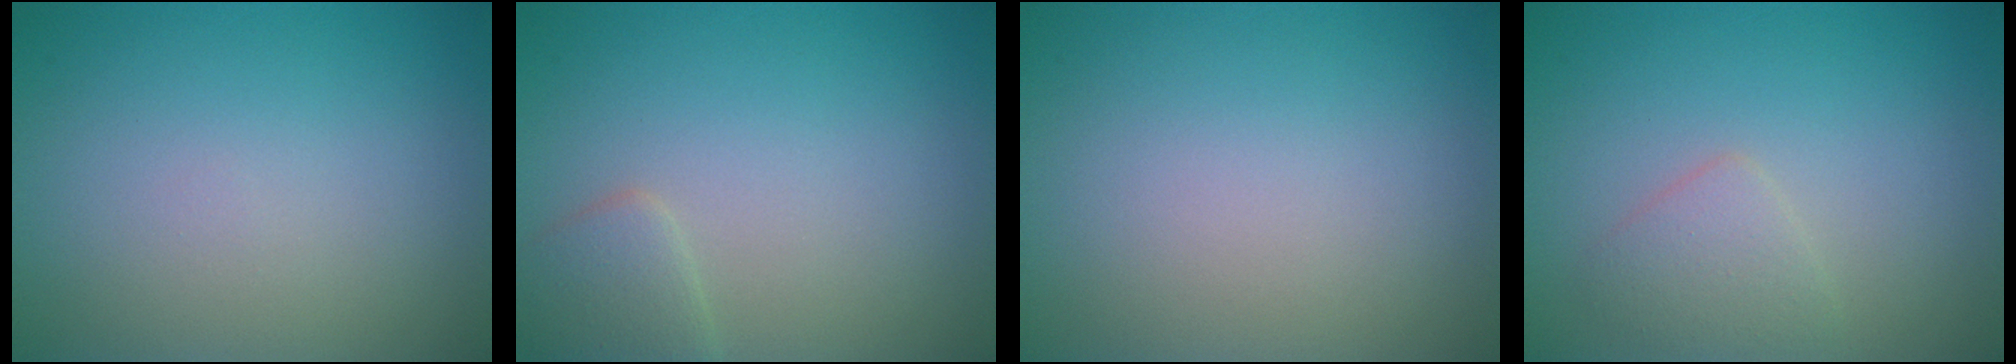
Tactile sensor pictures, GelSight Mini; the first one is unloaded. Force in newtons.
{"total": 2.0, "press": 2.0, "slide": 0.0}
{"total": 0.0}
{"total": 1.8, "press": 1.8, "slide": 0.1}